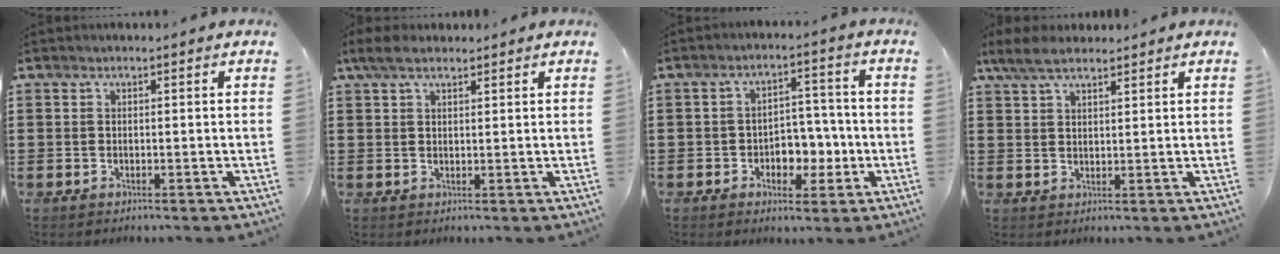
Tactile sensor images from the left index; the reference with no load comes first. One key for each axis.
{"total": 3.2, "fx": 2.0, "fy": 1.4, "fz": 2.1, "tx": -0.046, "ty": 0.006, "tz": 0.037}
{"total": 5.4, "fx": -1.6, "fy": 4.2, "fz": 3.0, "tx": -0.046, "ty": 0.006, "tz": -0.035}
{"total": 4.7, "fx": 3.5, "fy": 1.6, "fz": 2.7, "tx": -0.061, "ty": 0.002, "tz": 0.066}